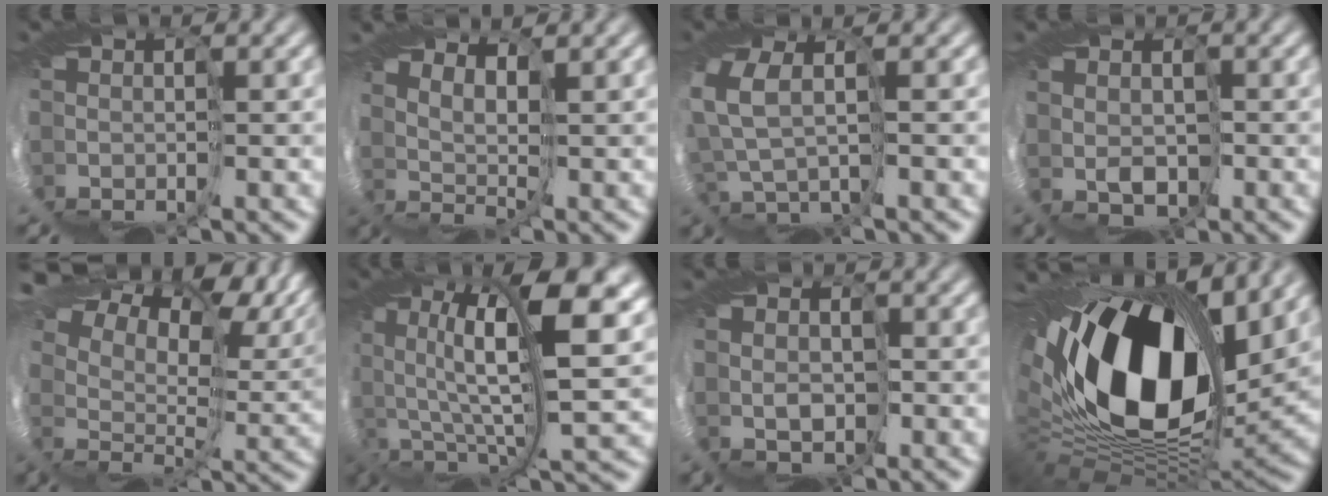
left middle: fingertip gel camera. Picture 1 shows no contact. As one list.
[{"total": 4.1, "force": [3.7, -1.7, -0.6], "torque": [0.009, 0.007, 0.053]}, {"total": 3.6, "force": [3.0, 0.3, 2.0], "torque": [-0.075, 0.004, 0.049]}, {"total": 1.9, "force": [1.7, 0.7, 0.0], "torque": [-0.009, -0.001, 0.027]}, {"total": 15.0, "force": [12.2, 4.2, 7.5], "torque": [-0.147, 0.041, 0.201]}, {"total": 10.6, "force": [3.9, 2.6, 9.5], "torque": [-0.200, 0.001, 0.079]}, {"total": 2.1, "force": [2.1, 0.5, -0.2], "torque": [-0.001, 0.002, 0.036]}, {"total": 16.0, "force": [6.9, 8.5, 11.6], "torque": [-0.227, -0.001, 0.112]}]